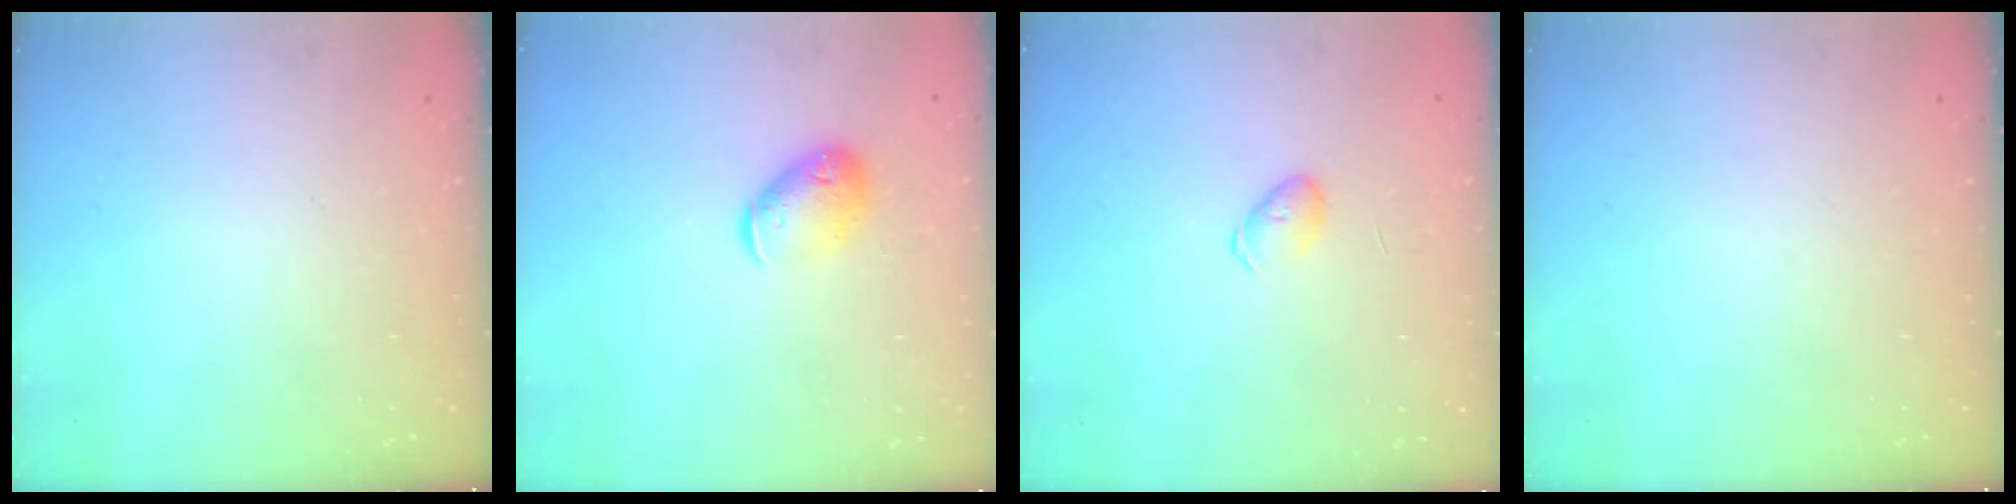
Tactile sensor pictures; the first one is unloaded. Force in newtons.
{"total": 10.0, "press": 9.9, "slide": 1.5}
{"total": 4.5, "press": 4.5, "slide": 0.5}
{"total": 0.0}